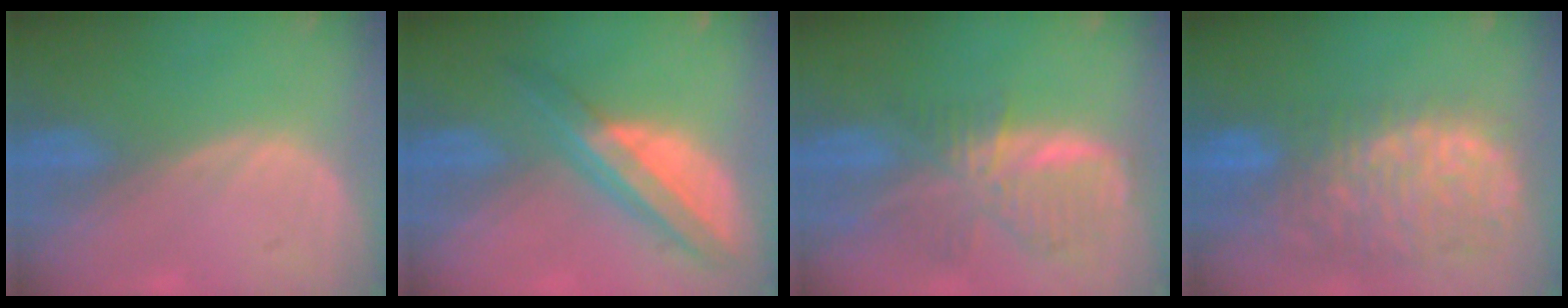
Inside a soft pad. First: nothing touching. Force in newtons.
{"total": 8.0, "press": 6.8, "slide": 4.3}
{"total": 8.8, "press": 7.7, "slide": 4.4}
{"total": 13.3, "press": 11.0, "slide": 7.5}